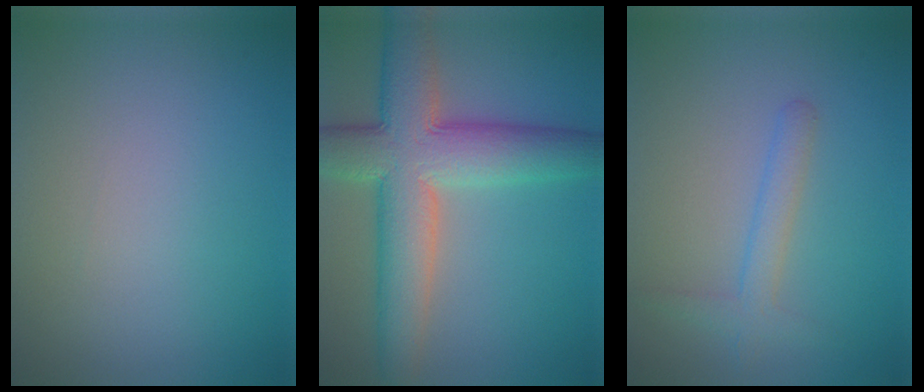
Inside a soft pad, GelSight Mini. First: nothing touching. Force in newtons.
{"total": 9.5, "press": 9.5, "slide": 0.2}
{"total": 2.1, "press": 2.1, "slide": 0.1}